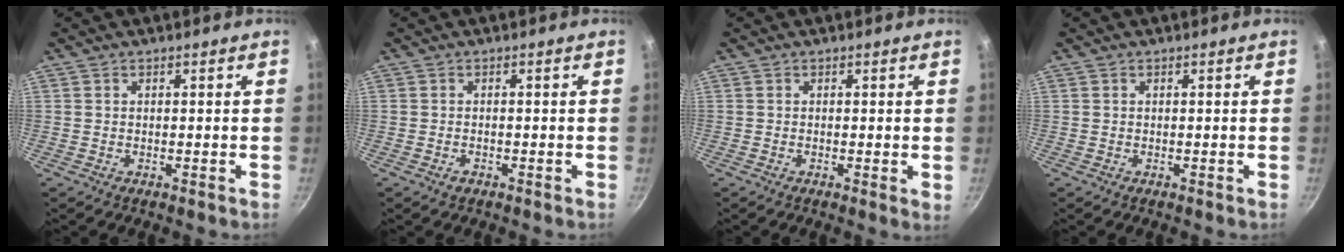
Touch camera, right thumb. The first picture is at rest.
{"total": 1.1, "force": [-0.7, 0.6, 0.6], "torque": [-0.012, 0.005, -0.012]}
{"total": 0.7, "force": [0.0, 0.1, 0.7], "torque": [-0.009, -0.003, -0.003]}
{"total": 0.0}